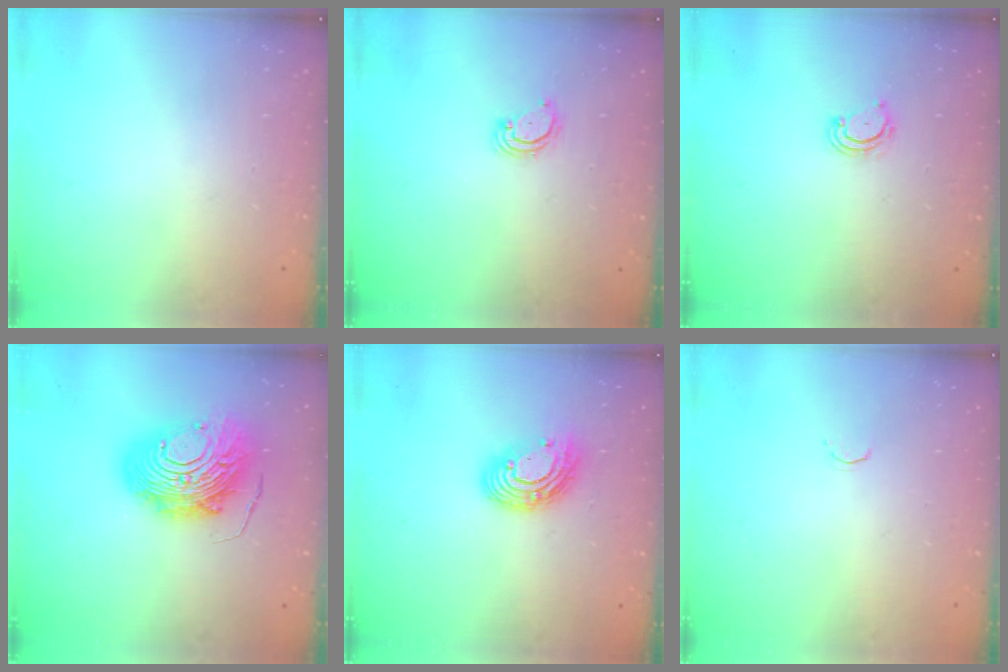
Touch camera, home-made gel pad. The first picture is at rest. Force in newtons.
{"total": 2.8, "press": 2.8, "slide": 0.2}
{"total": 3.9, "press": 3.9, "slide": 0.3}
{"total": 17.9, "press": 17.9, "slide": 1.5}
{"total": 11.5, "press": 11.5, "slide": 0.2}
{"total": 1.7, "press": 1.6, "slide": 0.5}